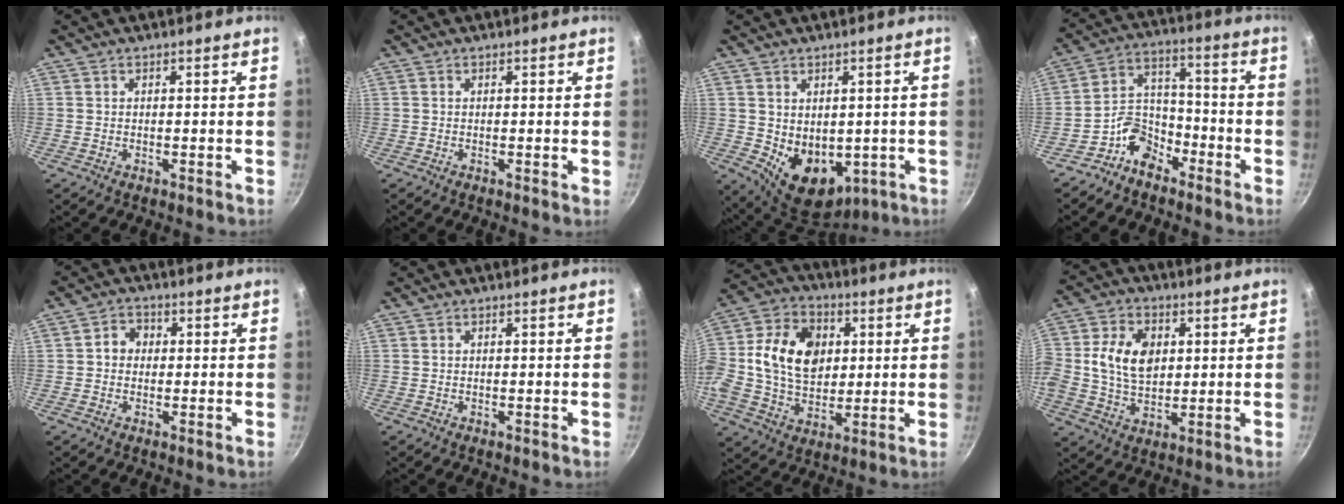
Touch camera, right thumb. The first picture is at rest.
{"total": 0.0}
{"total": 11.2, "force": [-0.5, 8.2, 7.6], "torque": [-0.088, -0.023, 0.020]}
{"total": 8.8, "force": [-5.8, 5.7, 3.3], "torque": [-0.029, 0.069, -0.124]}
{"total": 3.8, "force": [0.1, 3.3, 1.9], "torque": [-0.009, 0.011, -0.006]}
{"total": 0.0}
{"total": 18.5, "force": [2.7, 13.4, 12.5], "torque": [-0.208, 0.015, 0.036]}
{"total": 11.7, "force": [1.7, 8.3, 8.1], "torque": [-0.129, 0.002, 0.025]}